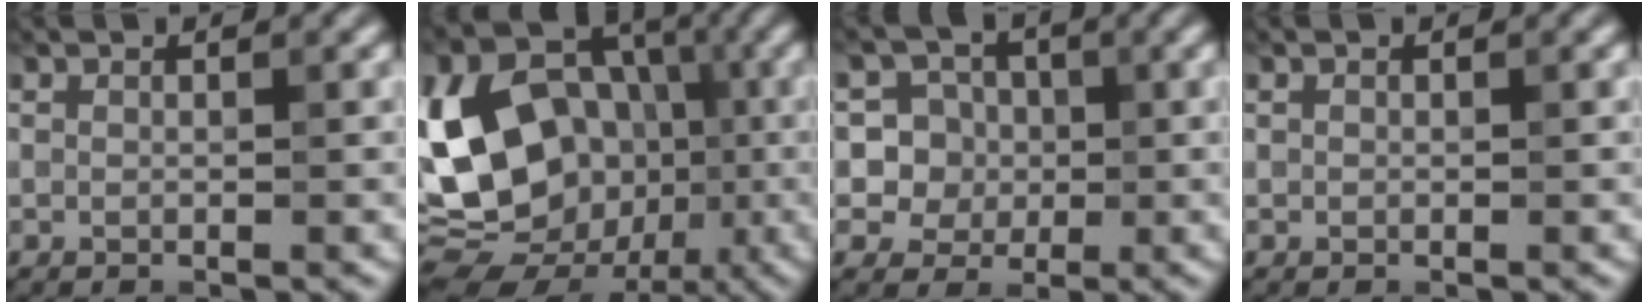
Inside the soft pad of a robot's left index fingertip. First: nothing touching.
{"total": 18.7, "force": [-1.4, 15.1, 11.0], "torque": [-0.219, 0.005, -0.038]}
{"total": 6.5, "force": [0.3, 6.3, 1.6], "torque": [-0.032, 0.024, 0.000]}
{"total": 0.0}